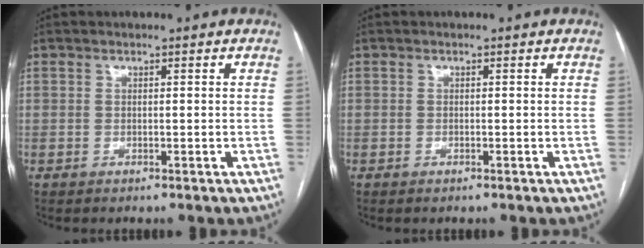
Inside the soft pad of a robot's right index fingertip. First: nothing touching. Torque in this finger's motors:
{"motor_torque": [-0.01, 0.05, -0.04, 0.00]}